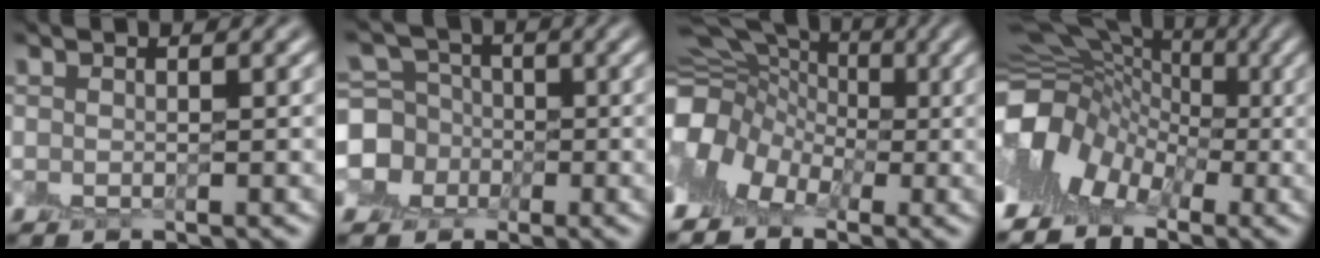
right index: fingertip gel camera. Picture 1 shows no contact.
{"total": 5.9, "force": [-0.8, 5.4, 2.3], "torque": [-0.042, 0.002, -0.045]}
{"total": 12.3, "force": [-0.1, 9.4, 8.0], "torque": [-0.156, 0.002, -0.007]}
{"total": 10.3, "force": [-2.4, 8.1, 5.8], "torque": [-0.098, 0.003, -0.052]}